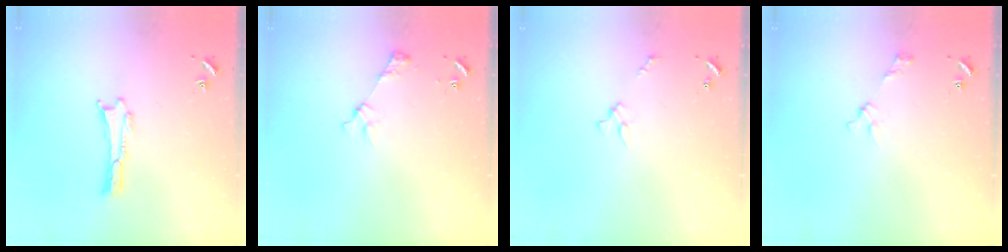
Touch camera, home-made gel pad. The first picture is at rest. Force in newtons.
{"total": 3.3, "press": 3.3, "slide": 0.3}
{"total": 2.3, "press": 2.2, "slide": 0.3}
{"total": 2.7, "press": 2.6, "slide": 0.3}